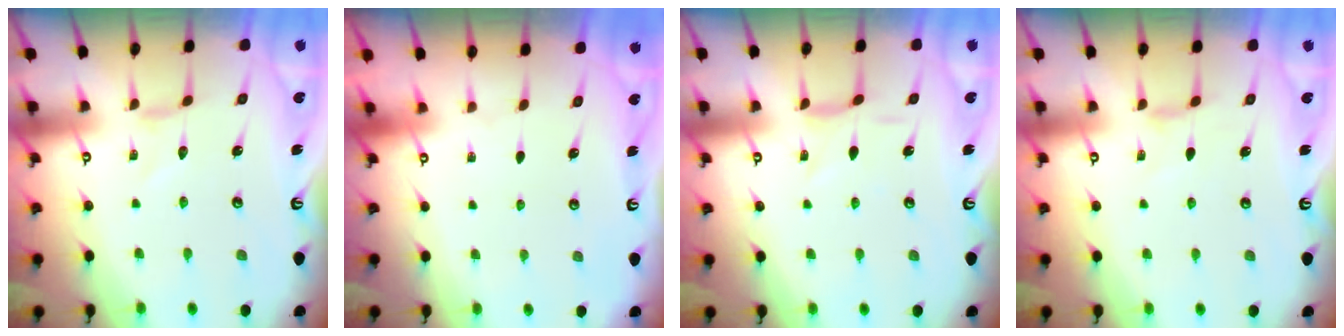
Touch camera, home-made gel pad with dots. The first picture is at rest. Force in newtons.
{"total": 0.0}
{"total": 1.7, "press": 1.6, "slide": 0.4}
{"total": 2.2, "press": 2.1, "slide": 0.5}